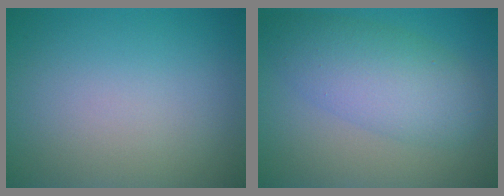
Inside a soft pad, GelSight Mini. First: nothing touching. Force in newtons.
{"total": 6.1, "press": 6.1, "slide": 0.0}